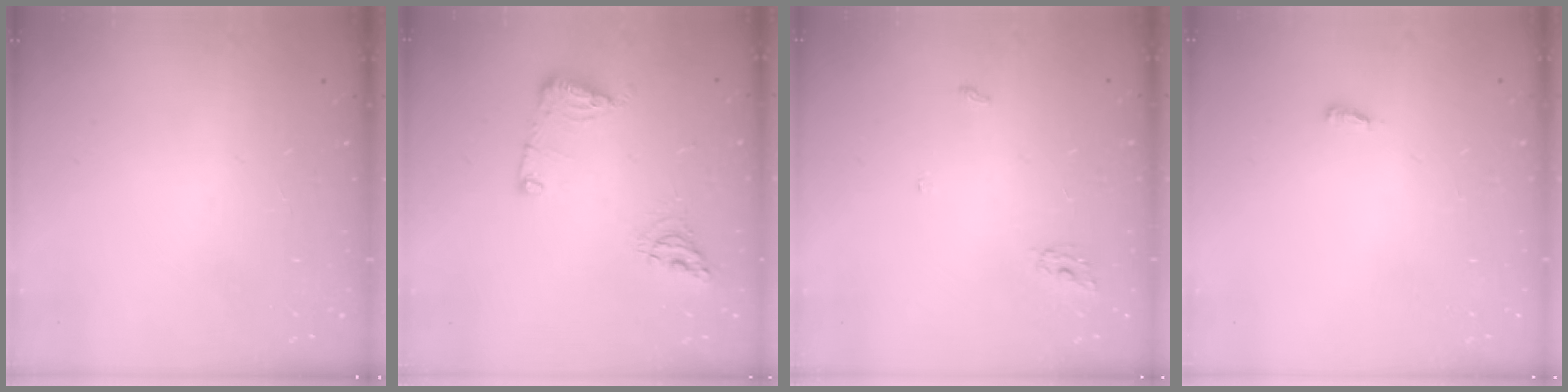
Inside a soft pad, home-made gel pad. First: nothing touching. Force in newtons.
{"total": 10.2, "press": 10.1, "slide": 1.2}
{"total": 3.4, "press": 3.3, "slide": 0.3}
{"total": 2.6, "press": 2.4, "slide": 1.0}